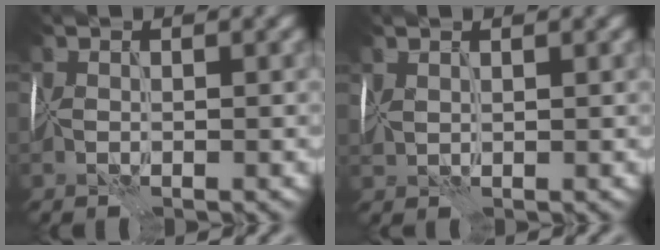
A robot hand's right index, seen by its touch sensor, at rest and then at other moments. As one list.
[{"total": 1.4, "force": [1.1, 0.4, 0.7], "torque": [-0.015, 0.004, 0.023]}]